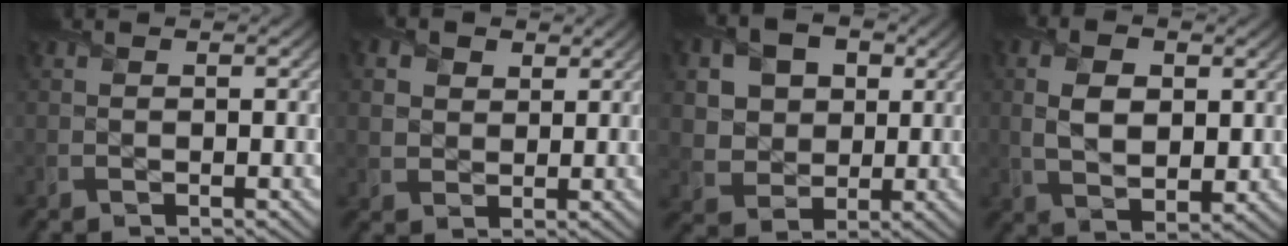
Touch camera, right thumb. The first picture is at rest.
{"total": 4.2, "force": [2.1, 3.2, 1.8], "torque": [-0.066, -0.002, 0.043]}
{"total": 9.9, "force": [3.5, 8.0, 4.7], "torque": [-0.146, 0.014, 0.074]}
{"total": 6.7, "force": [1.2, 4.2, 5.1], "torque": [-0.110, -0.001, 0.021]}